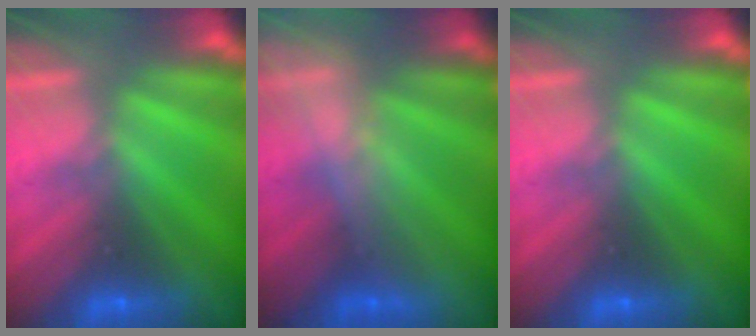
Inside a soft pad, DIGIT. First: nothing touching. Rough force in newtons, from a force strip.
{"total": 2.5}
{"total": 0.0}